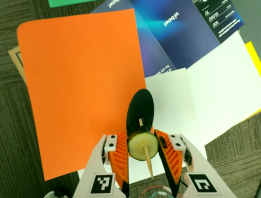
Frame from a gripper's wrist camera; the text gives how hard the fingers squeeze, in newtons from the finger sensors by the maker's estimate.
{"total": 11.0, "left": 11.2, "right": 10.7}